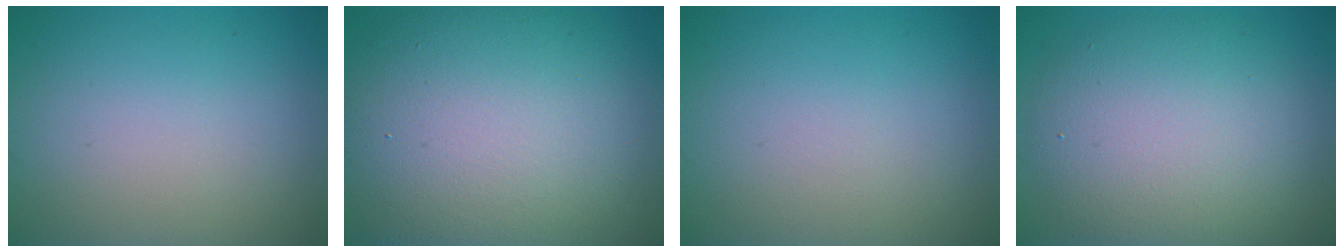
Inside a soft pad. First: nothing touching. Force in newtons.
{"total": 14.5, "press": 14.5, "slide": 0.9}
{"total": 0.0}
{"total": 8.8, "press": 8.8, "slide": 0.8}